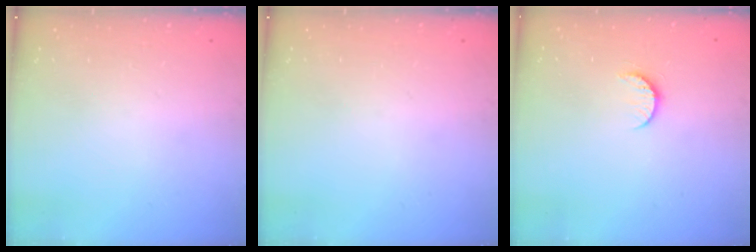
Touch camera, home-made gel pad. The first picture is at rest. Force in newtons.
{"total": 0.0}
{"total": 6.1, "press": 6.0, "slide": 0.5}